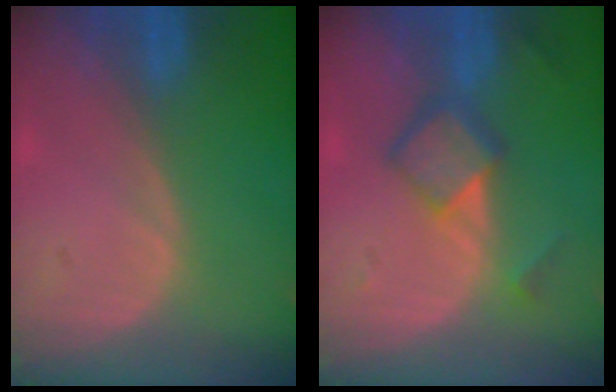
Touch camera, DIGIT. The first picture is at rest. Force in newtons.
{"total": 5.9, "press": 5.0, "slide": 3.1}